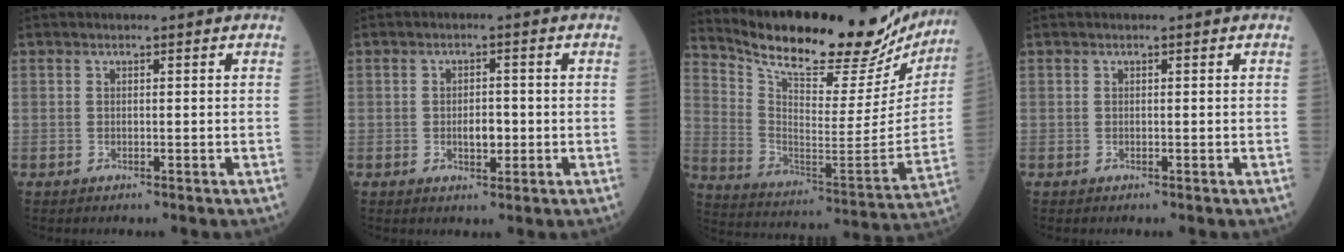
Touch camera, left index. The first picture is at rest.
{"total": 2.9, "force": [-0.7, 1.4, 2.4], "torque": [-0.038, -0.001, -0.011]}
{"total": 26.7, "force": [23.6, 6.5, 10.7], "torque": [-0.181, -0.057, 0.332]}
{"total": 0.0}